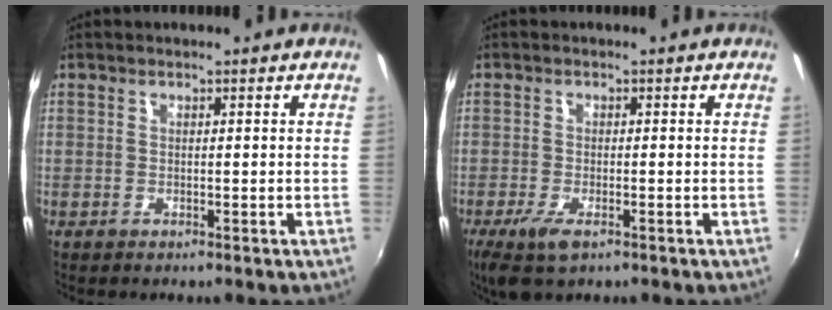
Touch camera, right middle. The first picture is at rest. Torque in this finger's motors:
{"motor_torque": [0.78, -0.72, 0.37, 0.09]}